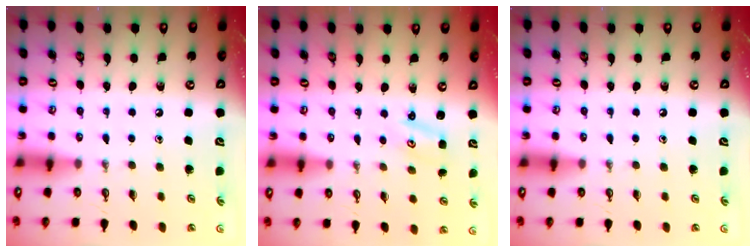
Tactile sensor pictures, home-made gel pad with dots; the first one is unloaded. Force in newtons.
{"total": 2.0, "press": 2.0, "slide": 0.2}
{"total": 0.0}